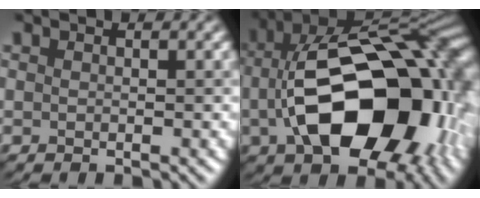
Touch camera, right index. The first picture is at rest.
{"total": 18.2, "force": [-2.7, 11.1, 14.2], "torque": [-0.236, -0.010, -0.035]}